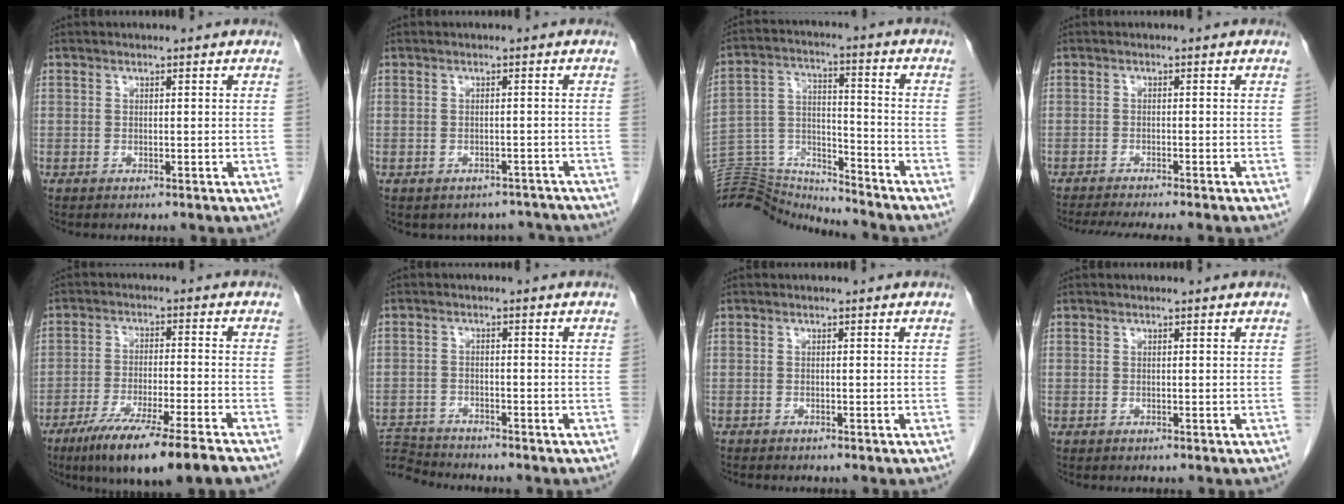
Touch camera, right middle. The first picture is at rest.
{"total": 5.8, "force": [-5.0, 3.0, 0.2], "torque": [0.009, 0.017, -0.053]}
{"total": 15.0, "force": [-14.9, 1.2, 0.9], "torque": [-0.020, 0.048, -0.257]}
{"total": 8.0, "force": [-7.0, 0.1, 3.9], "torque": [-0.046, -0.014, -0.107]}
{"total": 13.3, "force": [-9.8, -0.4, 9.0], "torque": [-0.144, -0.039, -0.160]}
{"total": 6.8, "force": [-6.7, 0.5, -0.2], "torque": [0.003, 0.005, -0.124]}
{"total": 0.7, "force": [-0.6, 0.1, 0.1], "torque": [-0.003, -0.001, -0.011]}
{"total": 0.0}